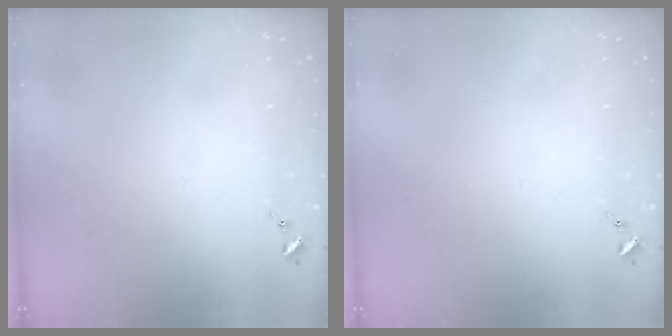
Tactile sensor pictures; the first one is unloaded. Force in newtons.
{"total": 0.0}